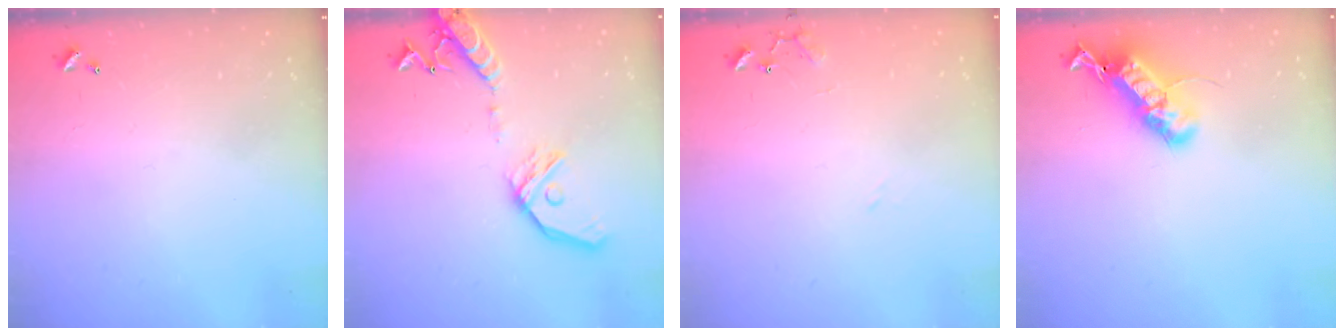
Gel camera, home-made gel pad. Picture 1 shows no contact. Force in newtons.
{"total": 16.3, "press": 16.0, "slide": 3.2}
{"total": 9.5, "press": 9.5, "slide": 0.7}
{"total": 19.9, "press": 19.9, "slide": 0.3}